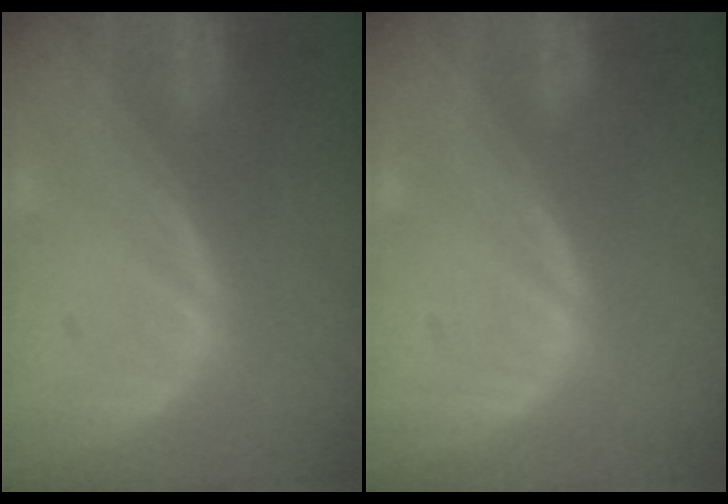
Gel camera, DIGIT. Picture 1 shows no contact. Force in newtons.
{"total": 0.0}